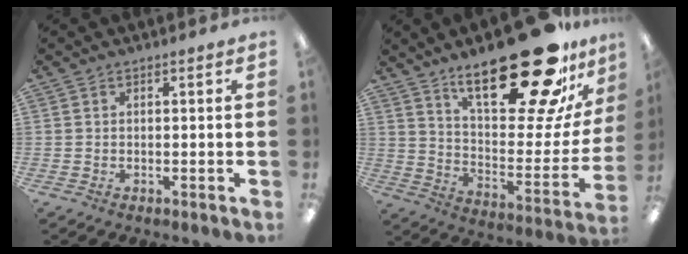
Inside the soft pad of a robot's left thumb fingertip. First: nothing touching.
{"total": 29.7, "force": [20.3, 9.5, 19.4], "torque": [-0.275, -0.134, 0.330]}